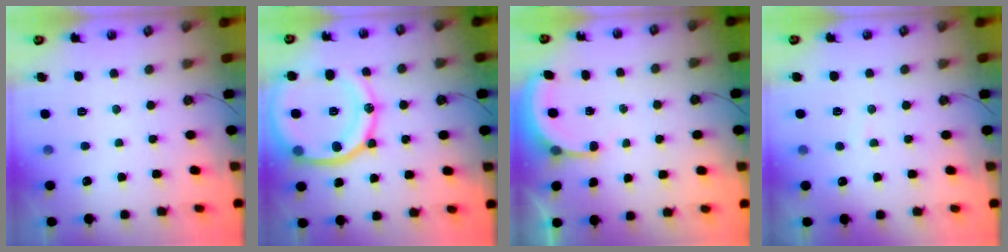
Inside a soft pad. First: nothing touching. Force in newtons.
{"total": 23.0, "press": 22.9, "slide": 2.7}
{"total": 4.5, "press": 4.4, "slide": 0.6}
{"total": 2.7, "press": 2.4, "slide": 1.2}